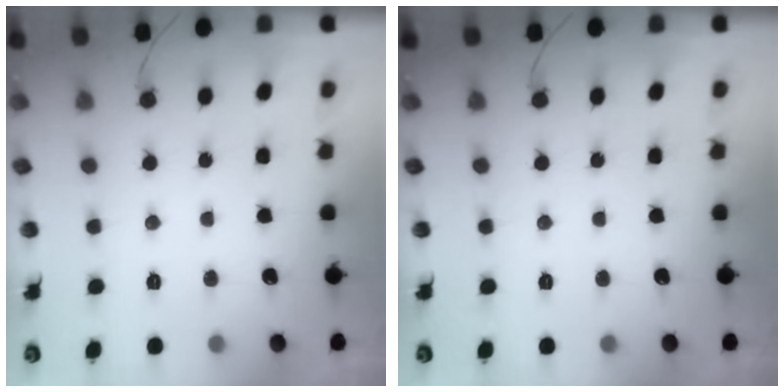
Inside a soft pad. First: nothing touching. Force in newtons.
{"total": 0.0}